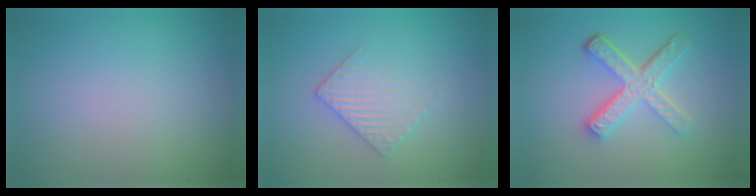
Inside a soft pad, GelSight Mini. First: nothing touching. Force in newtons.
{"total": 3.0, "press": 2.9, "slide": 0.6}
{"total": 5.0, "press": 3.6, "slide": 3.5}